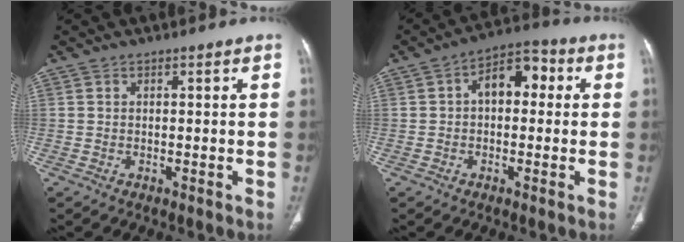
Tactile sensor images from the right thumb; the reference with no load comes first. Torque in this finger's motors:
{"motor_torque": [0.66, 1.97, 0.85, -0.18, 0.06]}